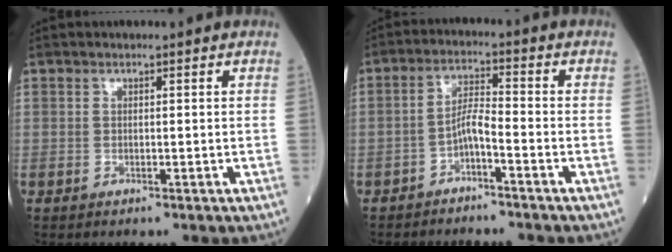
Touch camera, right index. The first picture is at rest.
{"total": 3.7, "force": [-2.2, 0.5, 2.9], "torque": [-0.055, 0.009, -0.043]}